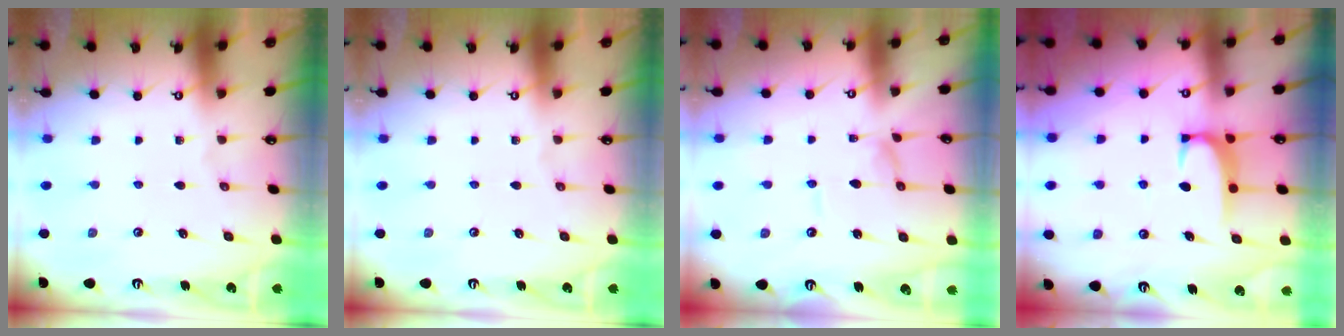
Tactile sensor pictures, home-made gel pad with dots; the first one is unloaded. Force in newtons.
{"total": 0.0}
{"total": 1.1, "press": 1.0, "slide": 0.3}
{"total": 2.0, "press": 1.9, "slide": 0.5}